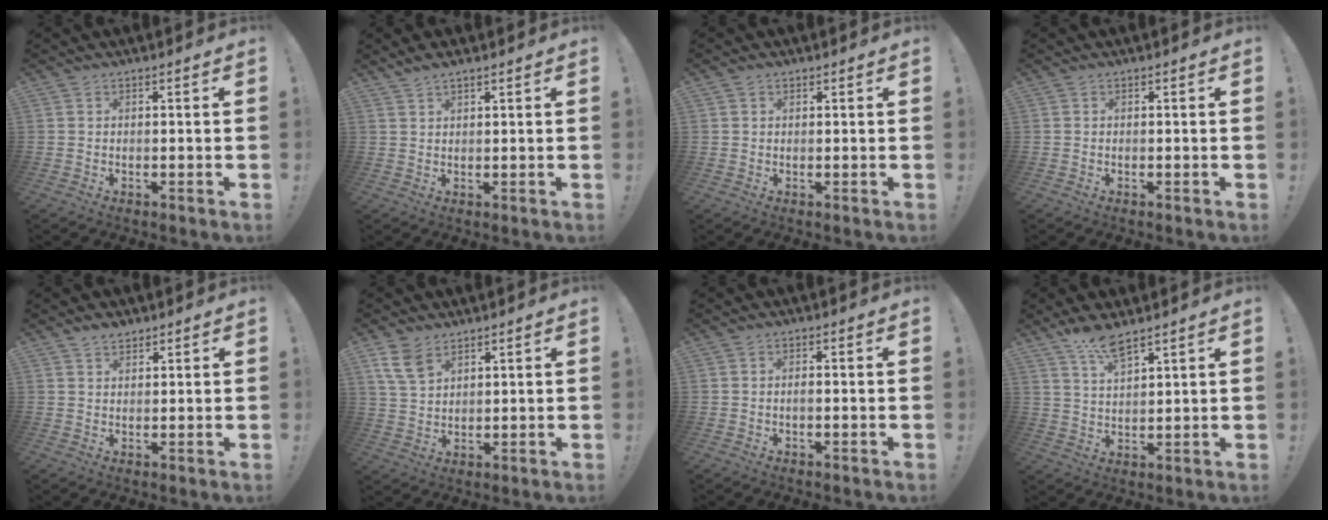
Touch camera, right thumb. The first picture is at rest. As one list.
[{"total": 2.3, "force": [1.8, 0.3, 1.3], "torque": [-0.023, -0.009, 0.032]}, {"total": 0.7, "force": [0.5, 0.5, 0.1], "torque": [0.004, -0.002, 0.009]}, {"total": 0.0}, {"total": 2.9, "force": [2.4, 1.5, 0.7], "torque": [-0.008, -0.013, 0.043]}, {"total": 7.7, "force": [4.8, 4.4, 4.1], "torque": [-0.075, -0.016, 0.096]}, {"total": 1.2, "force": [-0.6, 0.1, 1.0], "torque": [-0.027, 0.006, -0.010]}, {"total": 7.2, "force": [5.8, 1.3, 4.1], "torque": [-0.086, -0.027, 0.104]}]